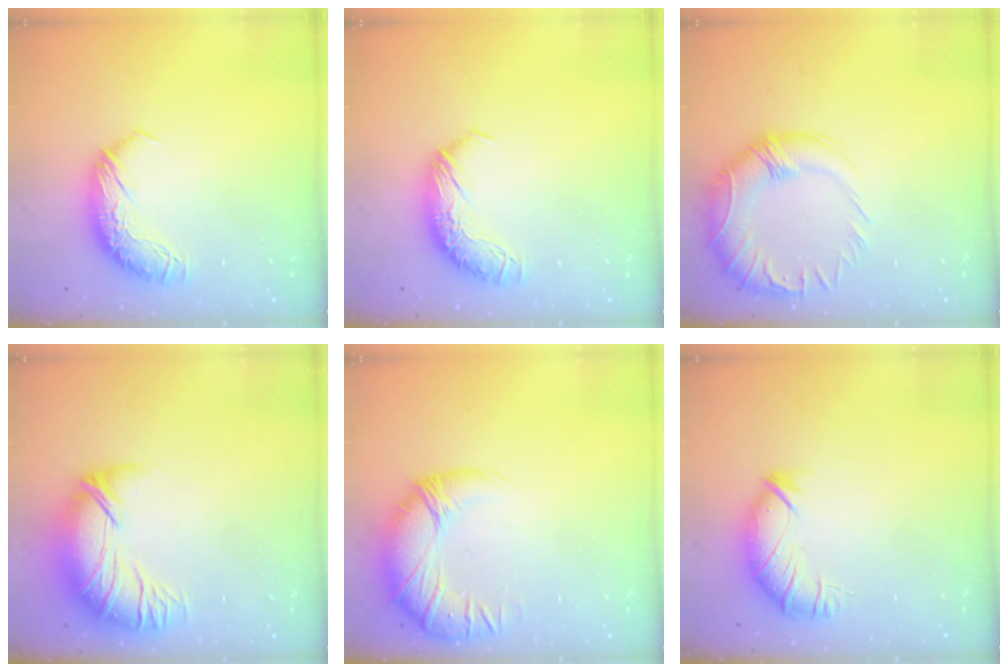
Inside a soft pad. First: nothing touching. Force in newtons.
{"total": 0.0}
{"total": 5.8, "press": 4.1, "slide": 4.1}
{"total": 2.9, "press": 0.6, "slide": 2.9}
{"total": 4.8, "press": 3.2, "slide": 3.6}
{"total": 3.0, "press": 2.3, "slide": 1.9}